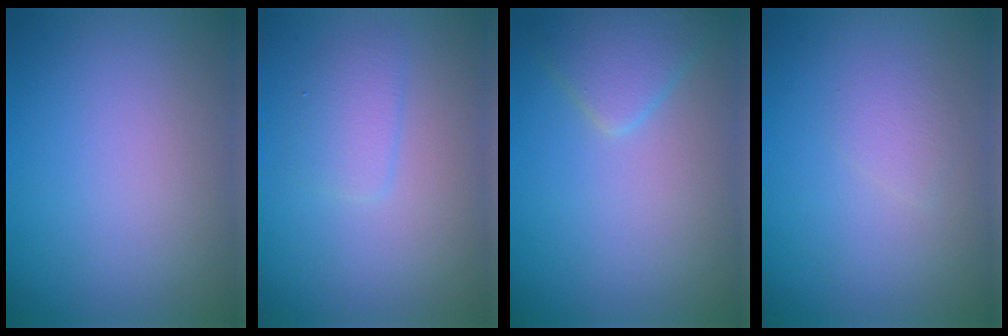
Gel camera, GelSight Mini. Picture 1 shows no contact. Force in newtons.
{"total": 1.9, "press": 1.9, "slide": 0.2}
{"total": 2.9, "press": 2.9, "slide": 0.0}
{"total": 1.1, "press": 1.1, "slide": 0.0}